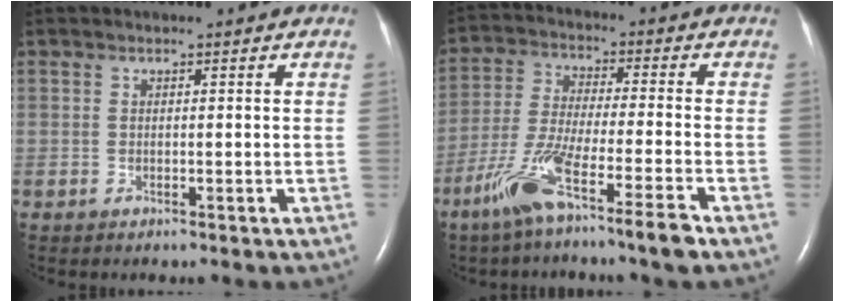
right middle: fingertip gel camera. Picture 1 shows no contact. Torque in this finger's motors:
{"motor_torque": [1.16, -0.98, 0.27, 0.08]}